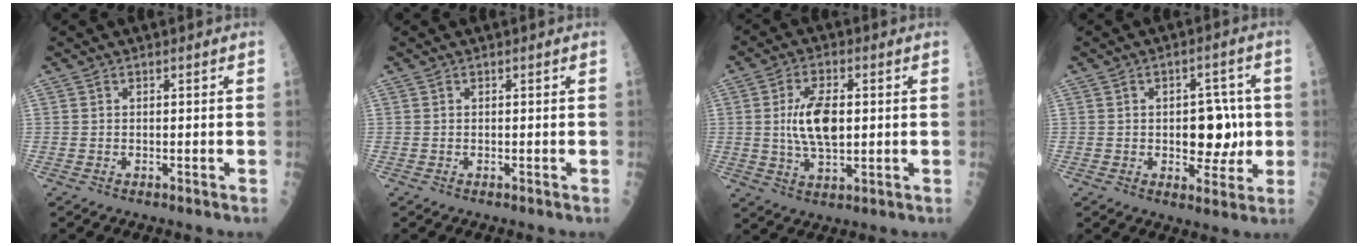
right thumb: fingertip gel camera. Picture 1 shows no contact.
{"total": 0.0}
{"total": 9.6, "force": [0.8, 4.5, 8.5], "torque": [-0.152, -0.002, 0.017]}
{"total": 9.0, "force": [-0.2, 5.6, 7.1], "torque": [-0.047, 0.008, 0.001]}